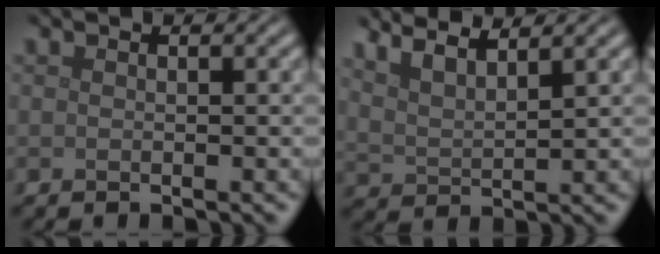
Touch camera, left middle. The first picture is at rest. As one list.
[{"total": 4.9, "force": [4.0, 1.2, 2.6], "torque": [-0.039, 0.016, 0.057]}]